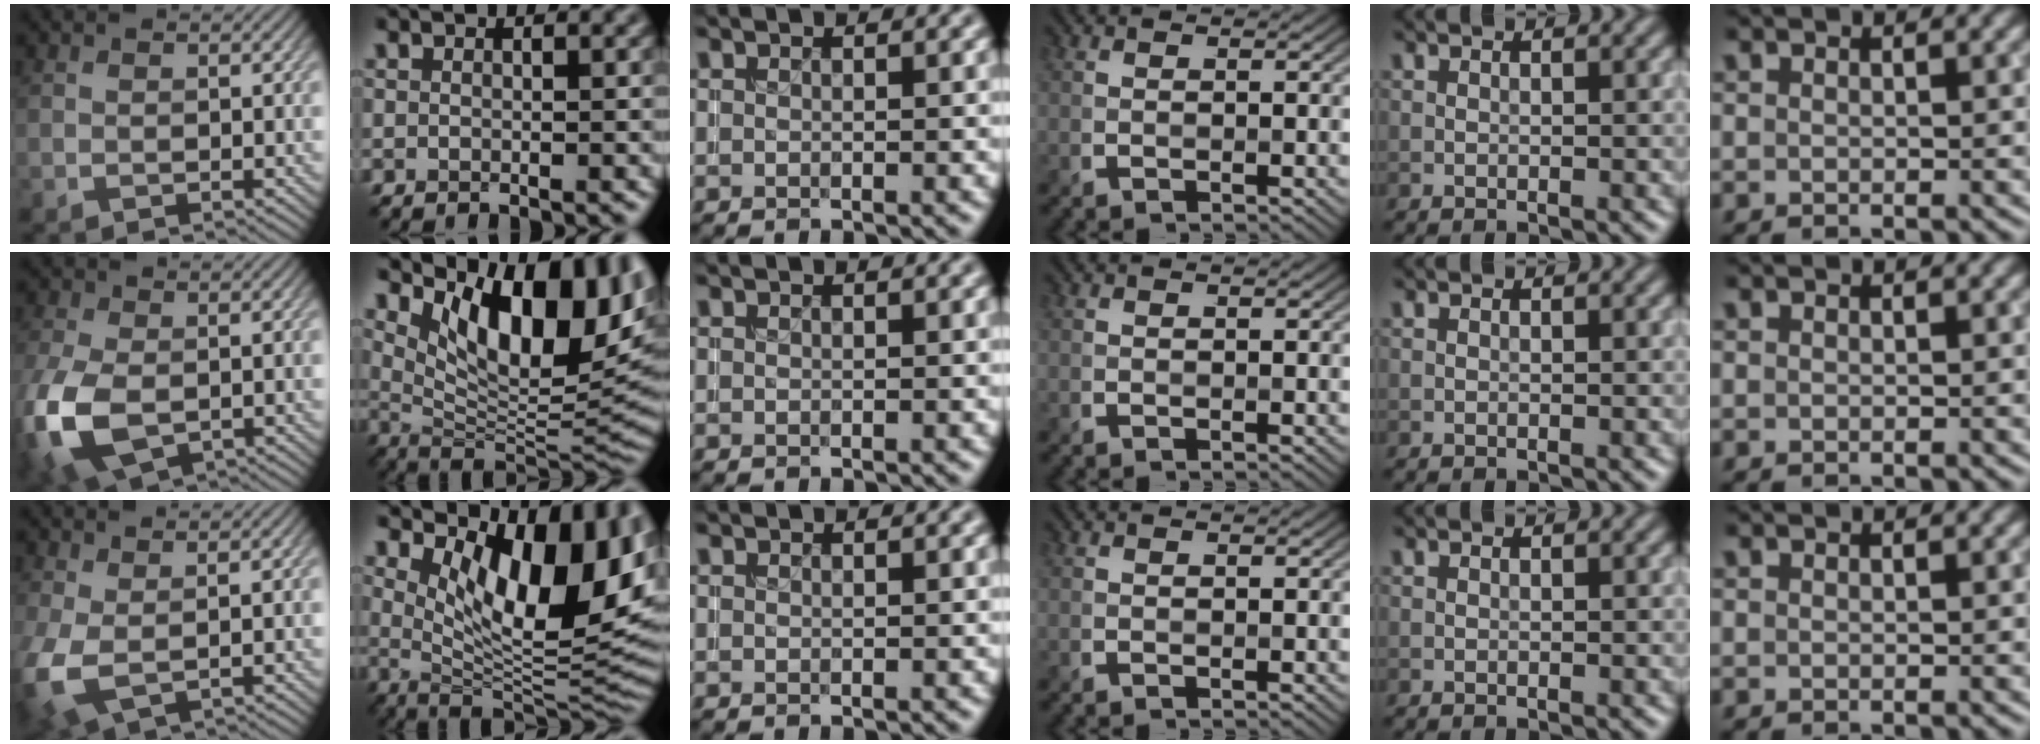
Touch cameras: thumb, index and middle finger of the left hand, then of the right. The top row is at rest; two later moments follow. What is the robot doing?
{"motion": "insert", "object": "coin"}